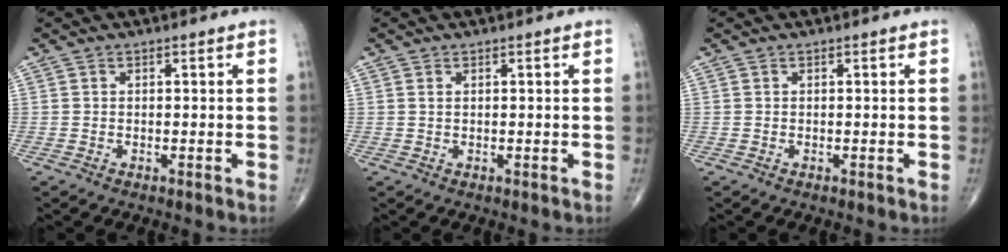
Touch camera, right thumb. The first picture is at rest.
{"total": 0.7, "force": [0.3, 0.4, 0.5], "torque": [-0.012, 0.004, 0.007]}
{"total": 0.0}